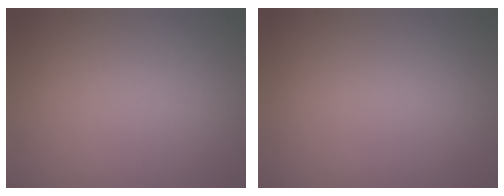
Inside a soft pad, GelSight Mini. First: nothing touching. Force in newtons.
{"total": 0.0}